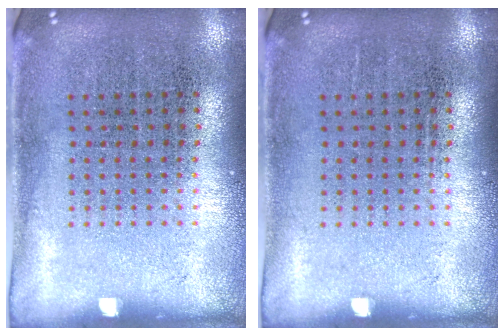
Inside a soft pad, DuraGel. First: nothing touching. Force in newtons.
{"total": 0.0}